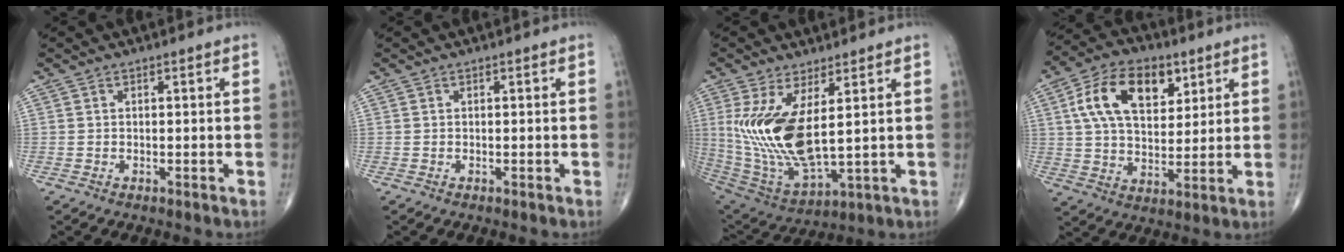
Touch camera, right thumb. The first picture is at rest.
{"total": 0.0}
{"total": 16.3, "force": [3.2, 6.4, 14.7], "torque": [-0.302, -0.033, 0.082]}
{"total": 15.8, "force": [5.9, 9.2, 11.3], "torque": [-0.172, -0.008, 0.104]}